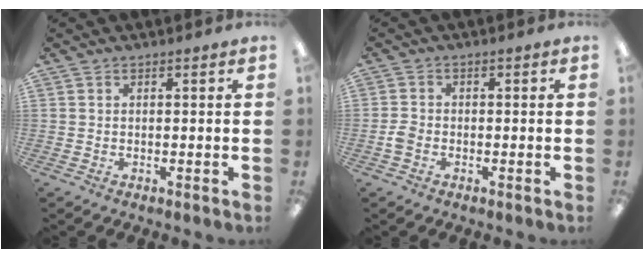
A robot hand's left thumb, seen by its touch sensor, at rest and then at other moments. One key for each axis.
{"total": 2.5, "fx": -1.1, "fy": 1.7, "fz": 1.4, "tx": -0.023, "ty": 0.006, "tz": -0.020}